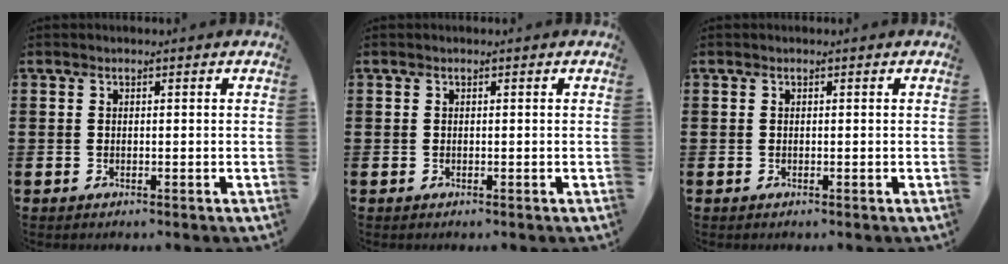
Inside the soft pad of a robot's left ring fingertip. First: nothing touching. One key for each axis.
{"total": 0.0}
{"total": 0.0}